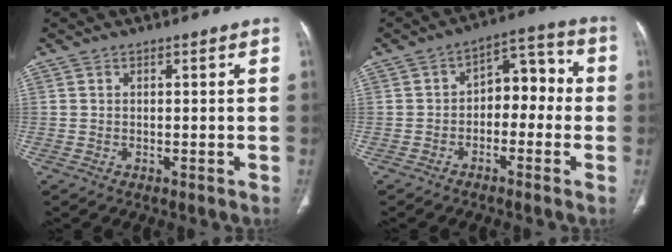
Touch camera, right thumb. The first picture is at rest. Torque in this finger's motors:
{"motor_torque": [-0.32, -0.02, -0.24, 0.12, 0.10]}